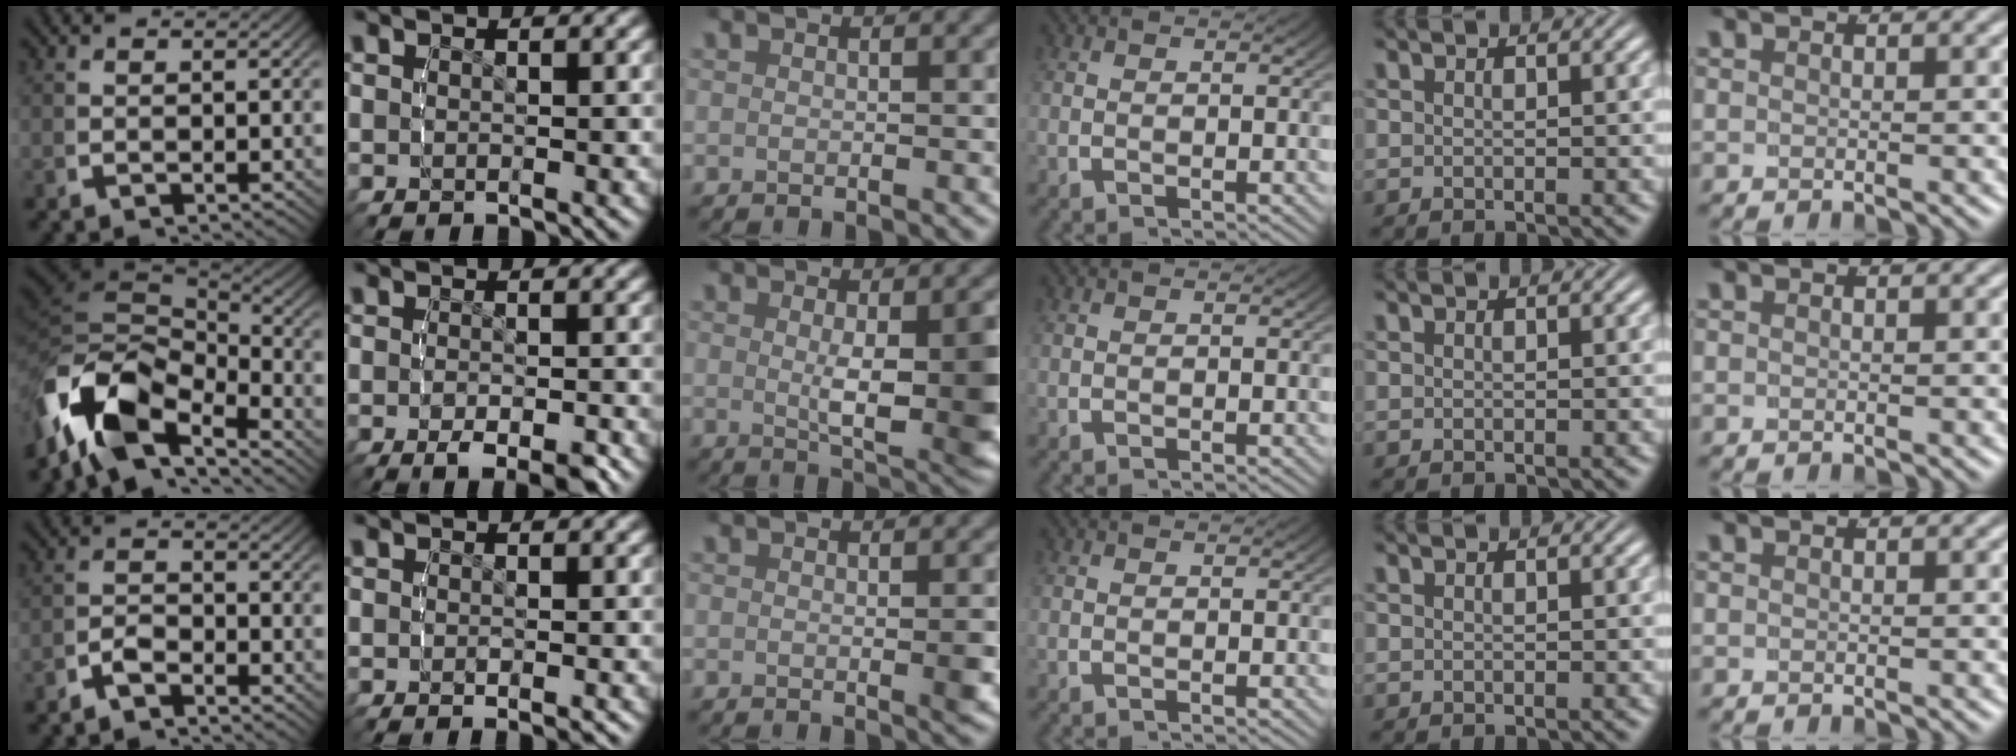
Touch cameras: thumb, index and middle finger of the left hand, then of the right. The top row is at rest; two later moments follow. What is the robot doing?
{"motion": "lift_and_place", "object": "bottle cap"}